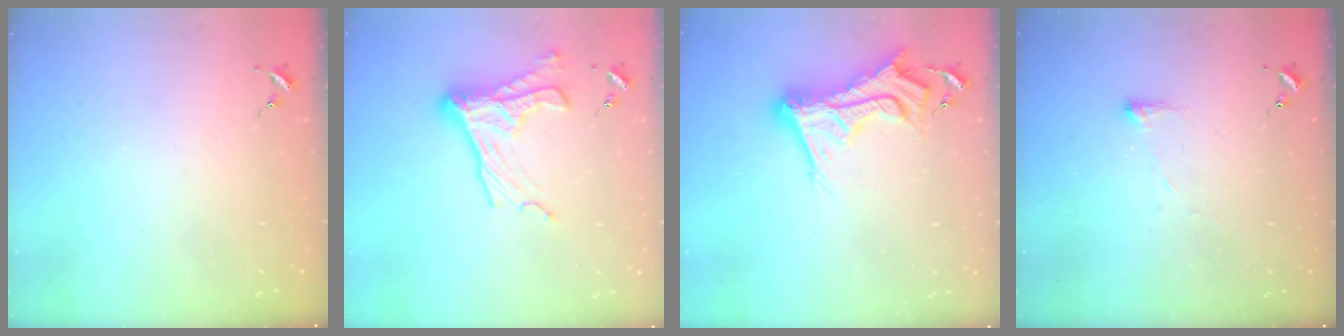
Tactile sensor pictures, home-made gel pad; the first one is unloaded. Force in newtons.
{"total": 16.0, "press": 15.9, "slide": 1.6}
{"total": 15.4, "press": 15.3, "slide": 1.3}
{"total": 2.8, "press": 2.7, "slide": 0.8}